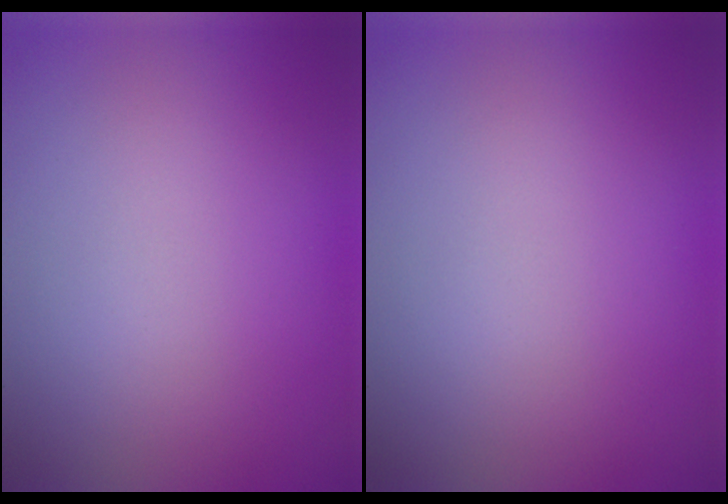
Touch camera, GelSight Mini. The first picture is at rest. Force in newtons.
{"total": 0.0}